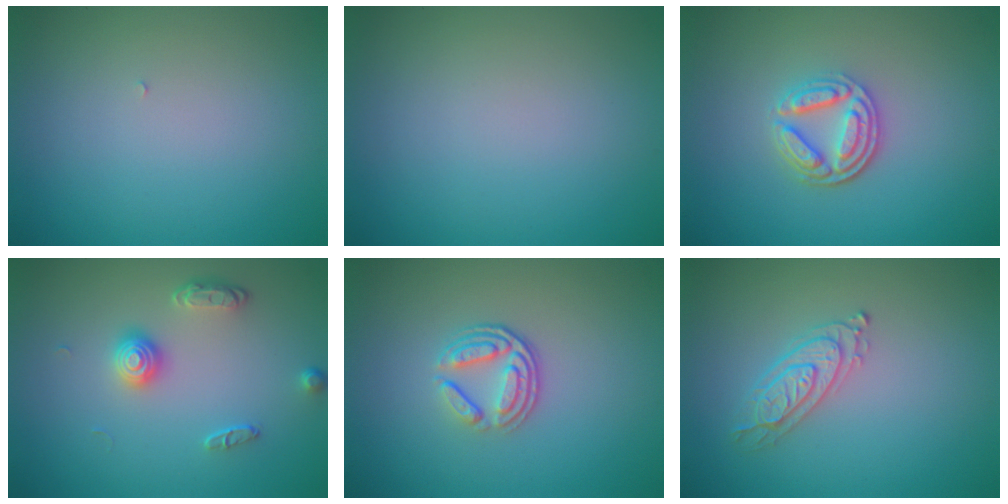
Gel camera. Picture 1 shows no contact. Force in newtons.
{"total": 0.0}
{"total": 3.9, "press": 3.2, "slide": 2.2}
{"total": 2.3, "press": 1.8, "slide": 1.4}
{"total": 3.6, "press": 2.6, "slide": 2.6}
{"total": 2.4, "press": 2.4, "slide": 0.3}